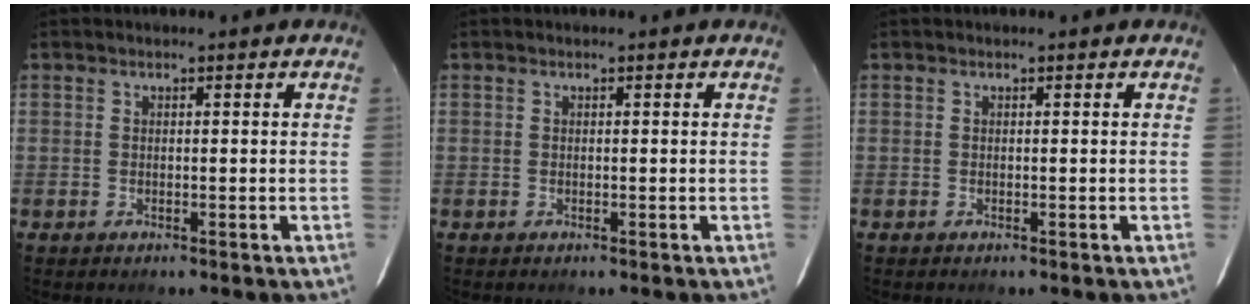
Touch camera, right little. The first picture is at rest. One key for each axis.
{"total": 0.0}
{"total": 0.0}